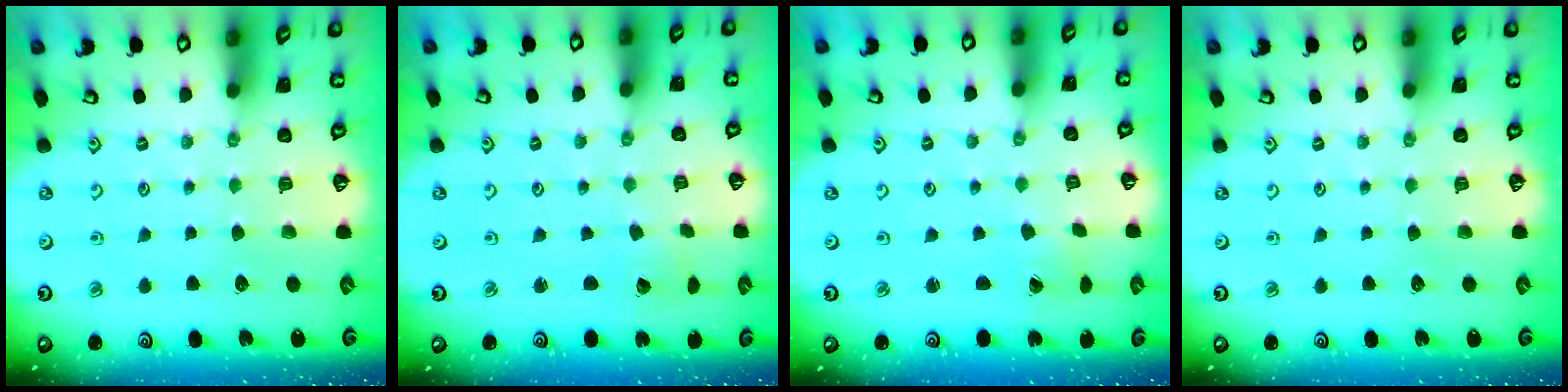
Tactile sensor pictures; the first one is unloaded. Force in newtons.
{"total": 2.7, "press": 2.7, "slide": 0.0}
{"total": 0.6, "press": 0.5, "slide": 0.2}
{"total": 0.0}